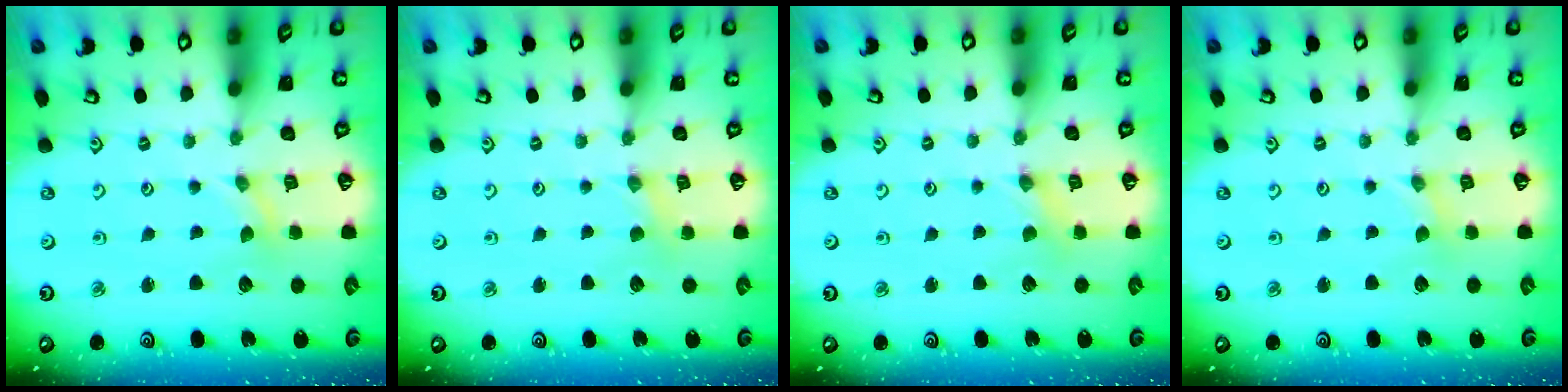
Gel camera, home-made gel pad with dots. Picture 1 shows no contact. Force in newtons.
{"total": 1.2, "press": 1.2, "slide": 0.3}
{"total": 0.8, "press": 0.8, "slide": 0.2}
{"total": 0.0}